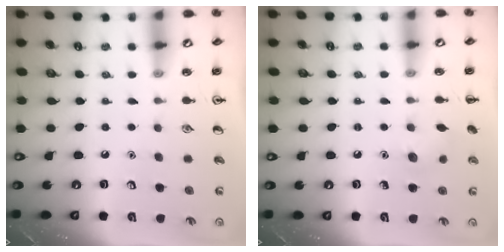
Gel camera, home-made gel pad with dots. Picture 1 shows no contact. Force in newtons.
{"total": 6.8, "press": 6.6, "slide": 1.7}